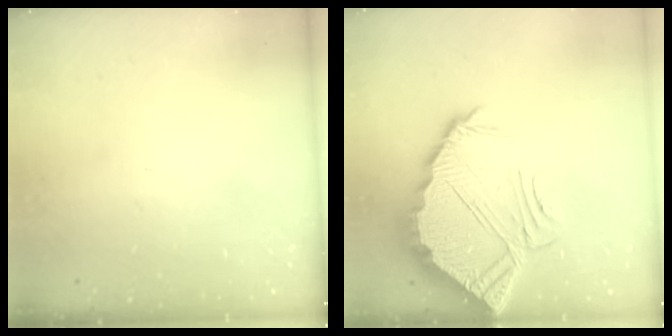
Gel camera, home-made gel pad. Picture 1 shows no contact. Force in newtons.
{"total": 8.4, "press": 8.4, "slide": 0.6}